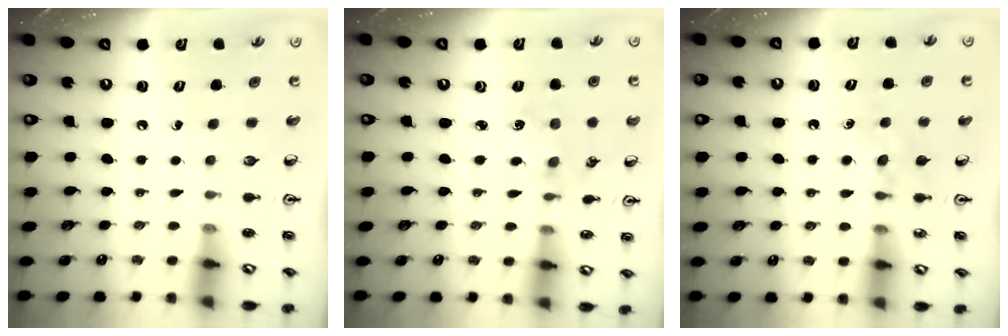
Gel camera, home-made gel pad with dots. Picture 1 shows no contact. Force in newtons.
{"total": 2.0, "press": 1.9, "slide": 0.4}
{"total": 4.6, "press": 4.6, "slide": 0.6}